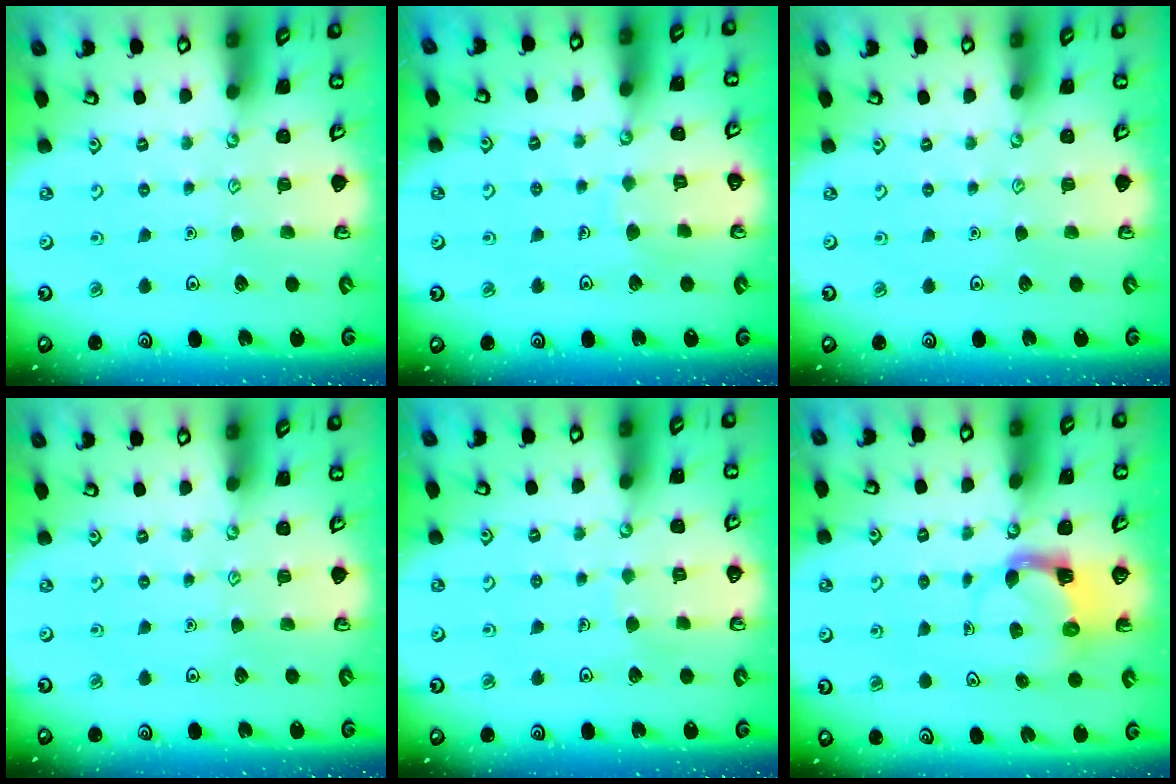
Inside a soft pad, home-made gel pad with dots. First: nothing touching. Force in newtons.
{"total": 5.4, "press": 5.4, "slide": 0.3}
{"total": 0.0}
{"total": 0.0}
{"total": 2.2, "press": 2.2, "slide": 0.1}
{"total": 3.8, "press": 3.7, "slide": 0.7}